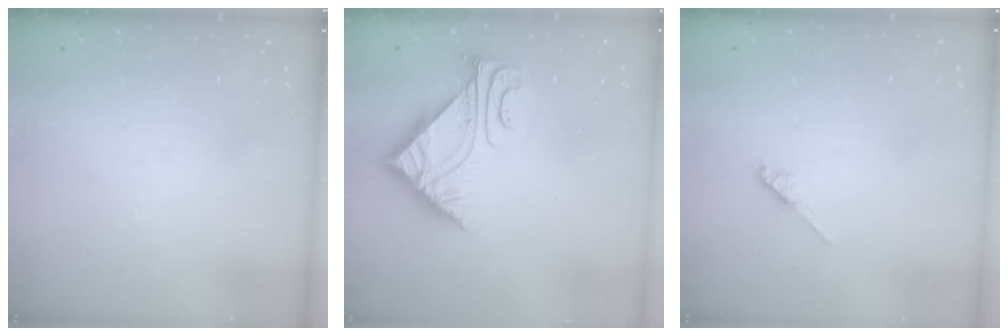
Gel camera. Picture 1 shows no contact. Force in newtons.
{"total": 5.2, "press": 5.2, "slide": 0.8}
{"total": 3.5, "press": 3.5, "slide": 0.4}